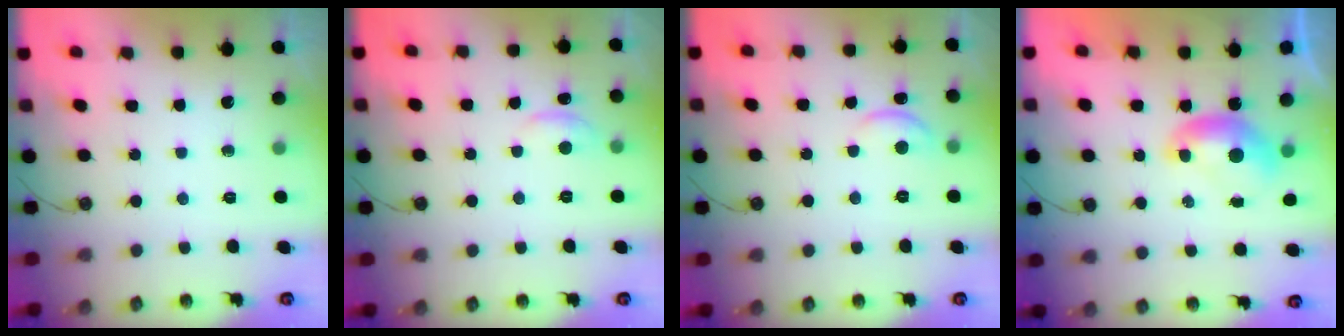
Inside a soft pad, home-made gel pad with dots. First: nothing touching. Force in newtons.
{"total": 1.2, "press": 0.7, "slide": 0.9}
{"total": 1.2, "press": 1.2, "slide": 0.3}
{"total": 0.0}